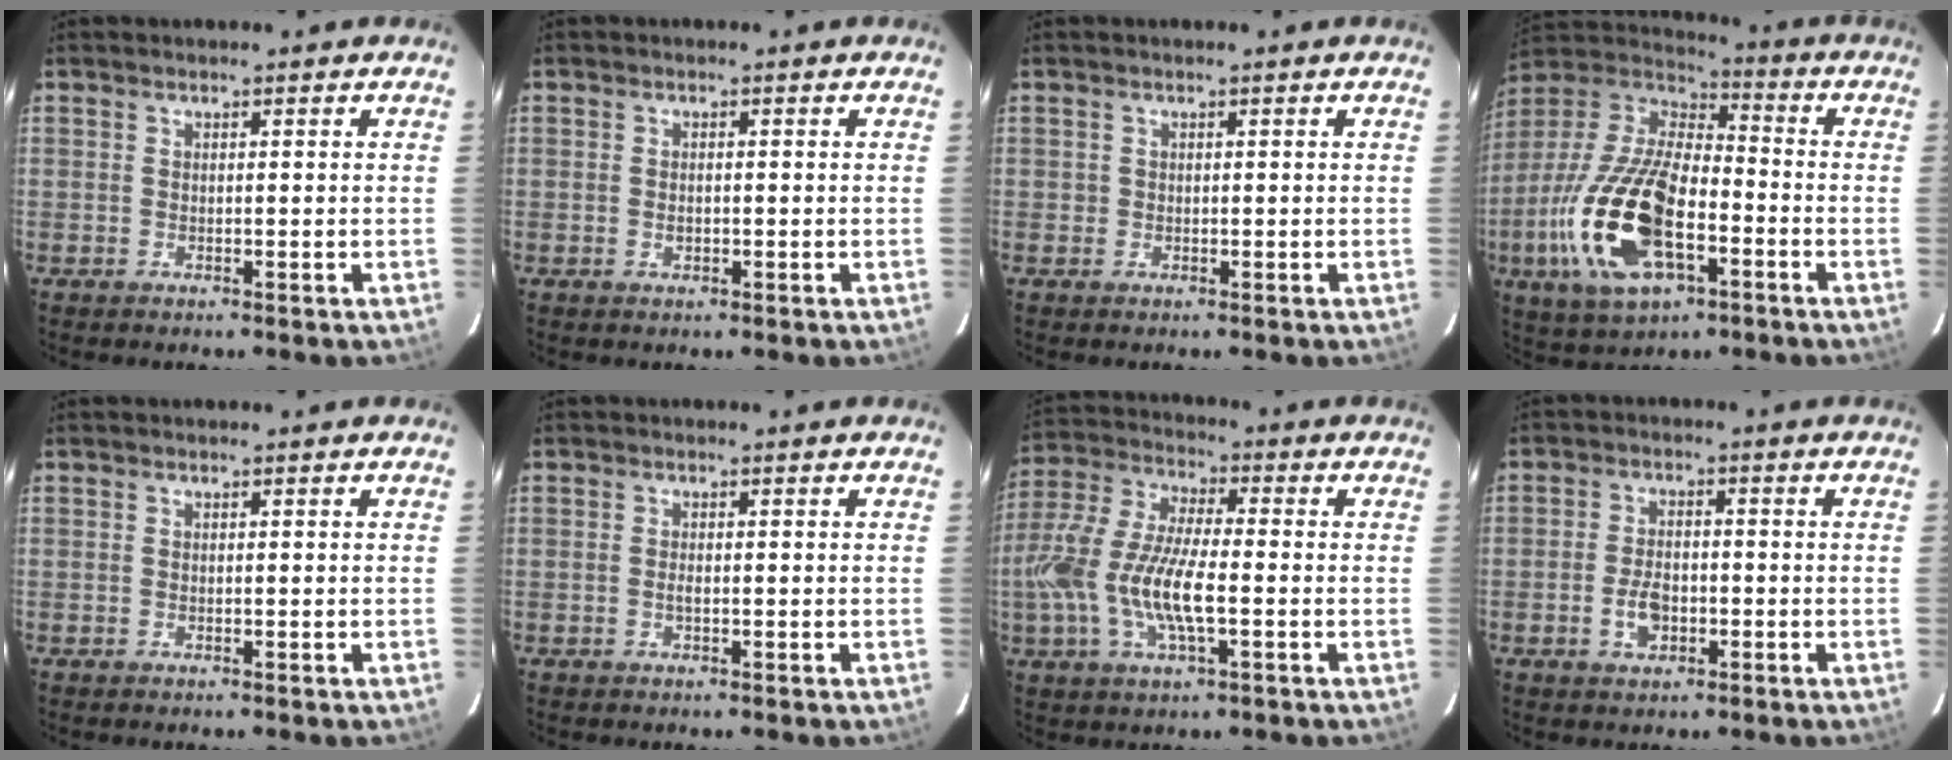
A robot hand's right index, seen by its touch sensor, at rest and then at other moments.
{"total": 1.2, "force": [-0.3, 0.8, 0.9], "torque": [-0.015, 0.000, -0.005]}
{"total": 0.7, "force": [0.0, 0.7, 0.1], "torque": [0.002, 0.001, 0.000]}
{"total": 22.5, "force": [-7.4, 10.3, 18.6], "torque": [-0.399, -0.022, -0.136]}
{"total": 0.0}
{"total": 0.8, "force": [-0.2, 0.2, 0.7], "torque": [-0.015, -0.002, -0.005]}
{"total": 15.1, "force": [-3.2, 4.9, 13.9], "torque": [-0.292, -0.004, -0.066]}
{"total": 4.9, "force": [-1.7, 2.9, 3.6], "torque": [-0.073, 0.002, -0.027]}